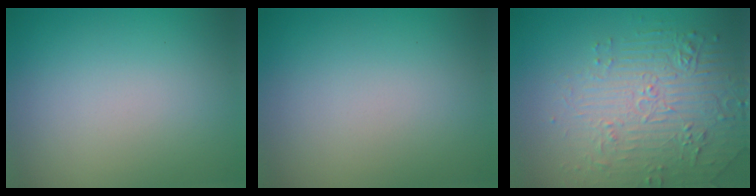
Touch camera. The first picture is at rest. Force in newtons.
{"total": 0.0}
{"total": 4.4, "press": 4.1, "slide": 1.7}